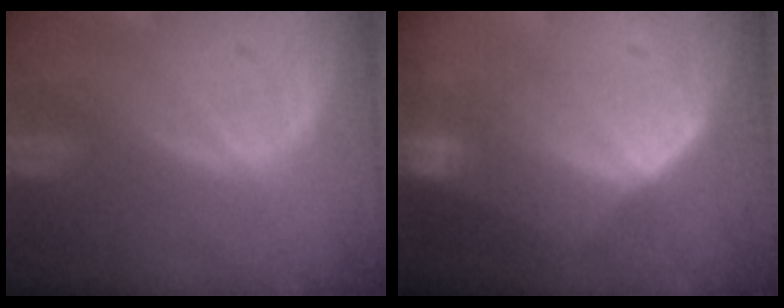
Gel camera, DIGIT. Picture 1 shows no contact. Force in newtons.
{"total": 7.0, "press": 6.4, "slide": 3.0}